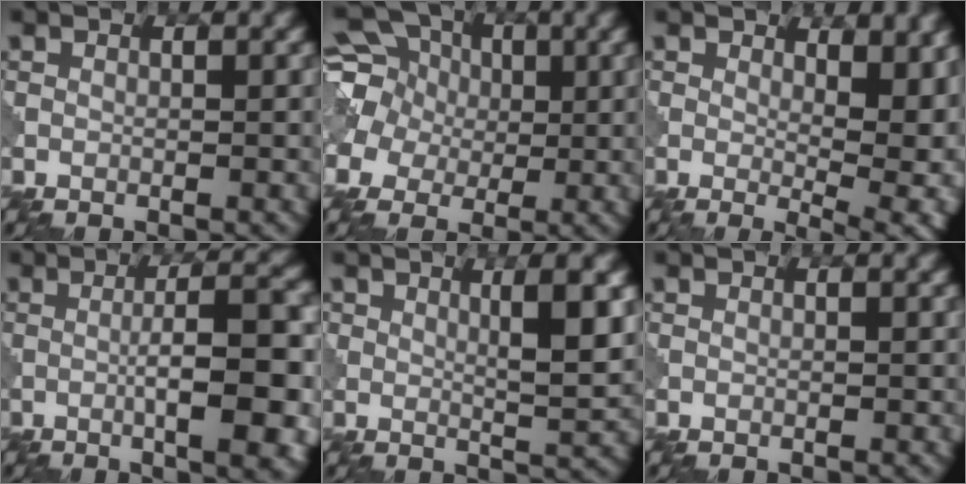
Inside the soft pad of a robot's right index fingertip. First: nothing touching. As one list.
[{"total": 10.3, "force": [3.0, 9.1, 3.7], "torque": [-0.120, 0.035, 0.032]}, {"total": 11.2, "force": [2.2, 5.8, 9.3], "torque": [-0.085, -0.009, 0.057]}, {"total": 7.7, "force": [-1.6, 1.6, 7.4], "torque": [-0.090, 0.009, -0.022]}, {"total": 3.4, "force": [1.3, 0.6, 3.0], "torque": [-0.040, -0.002, 0.025]}, {"total": 0.0}]